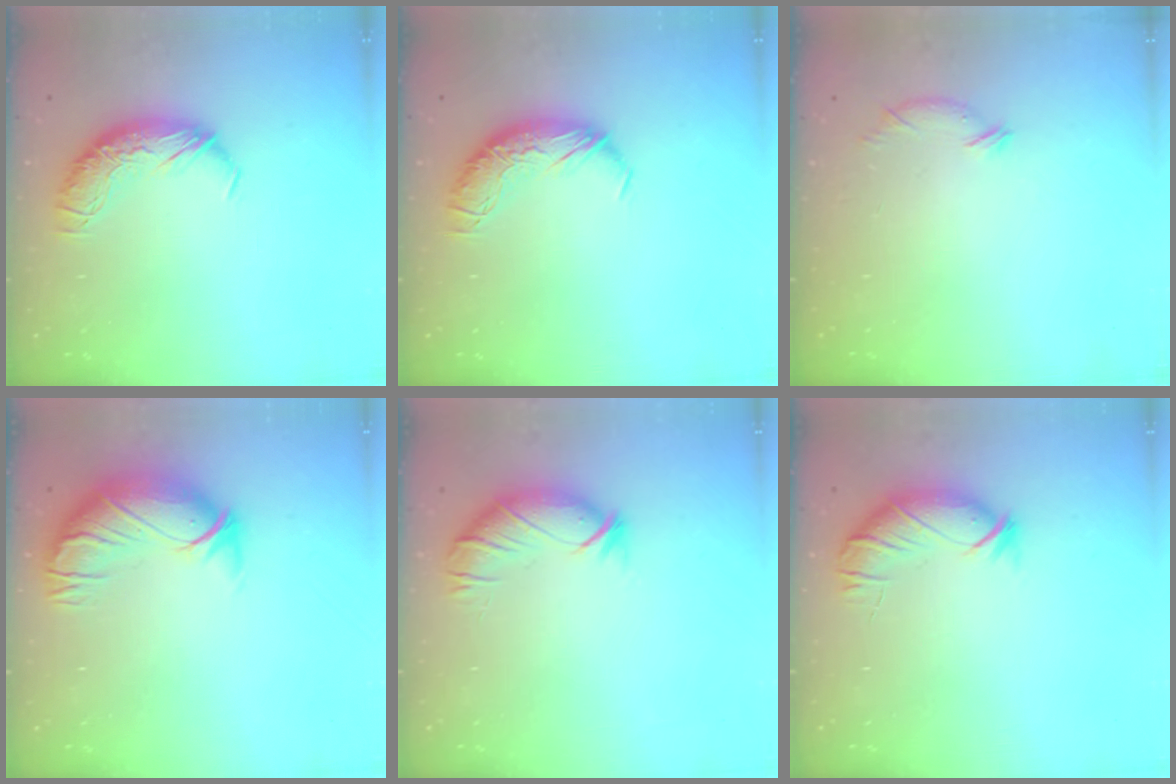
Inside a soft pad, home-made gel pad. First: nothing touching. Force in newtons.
{"total": 0.0}
{"total": 5.0, "press": 5.0, "slide": 0.7}
{"total": 3.0, "press": 0.4, "slide": 3.0}
{"total": 3.0, "press": 2.9, "slide": 0.8}
{"total": 3.6, "press": 3.5, "slide": 0.8}